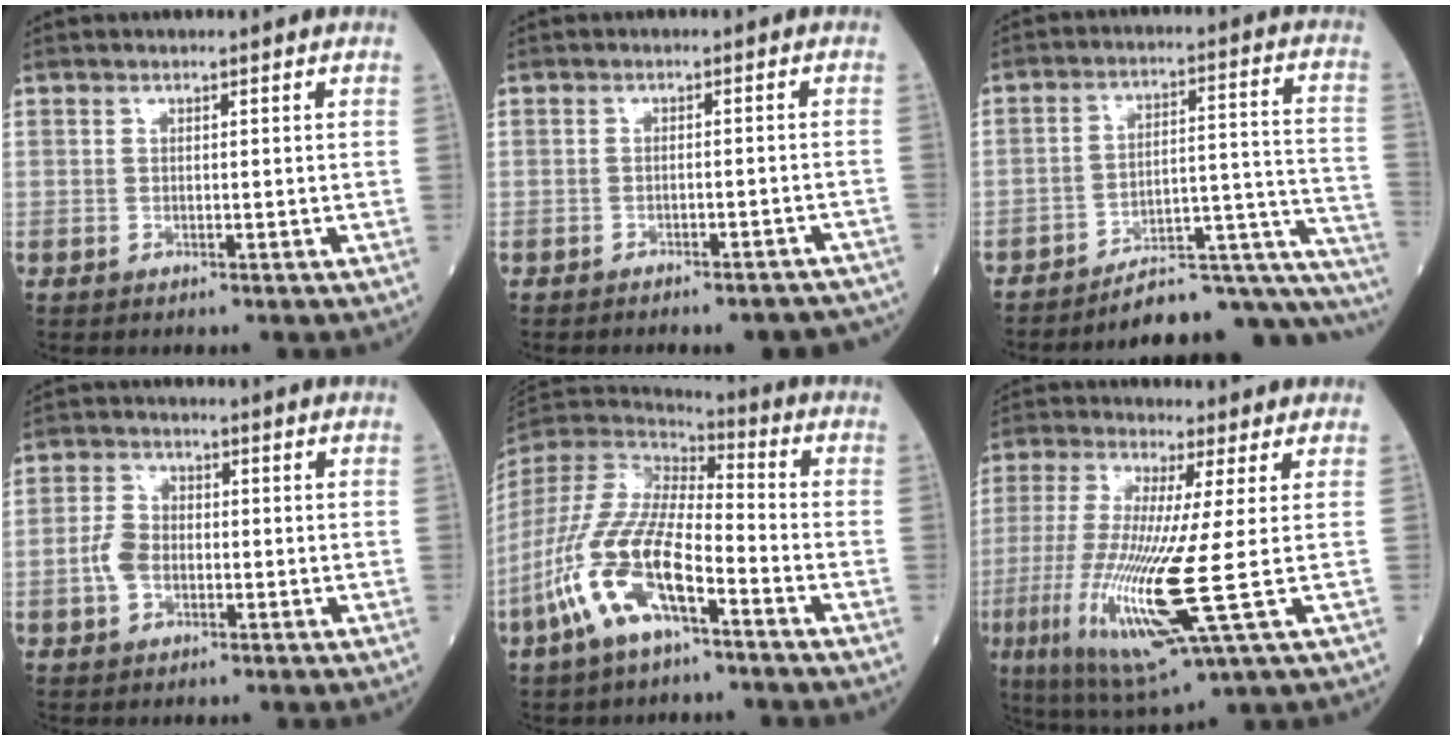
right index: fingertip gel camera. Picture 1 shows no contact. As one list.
[{"total": 8.3, "force": [-7.7, 1.8, 2.6], "torque": [-0.017, 0.004, -0.084]}, {"total": 17.5, "force": [-16.0, 2.6, 6.6], "torque": [-0.017, 0.065, -0.217]}, {"total": 4.2, "force": [-1.0, 2.9, 2.8], "torque": [-0.068, 0.011, -0.024]}, {"total": 14.8, "force": [-7.0, 4.5, 12.3], "torque": [-0.271, -0.009, -0.134]}, {"total": 15.8, "force": [-2.8, 0.3, 15.5], "torque": [-0.335, -0.032, -0.055]}]